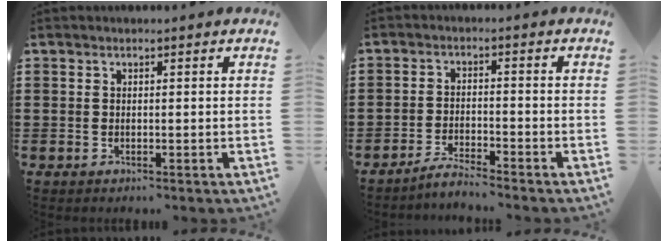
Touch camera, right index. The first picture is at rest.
{"total": 3.1, "force": [-3.1, 0.0, 0.6], "torque": [-0.014, 0.005, -0.062]}